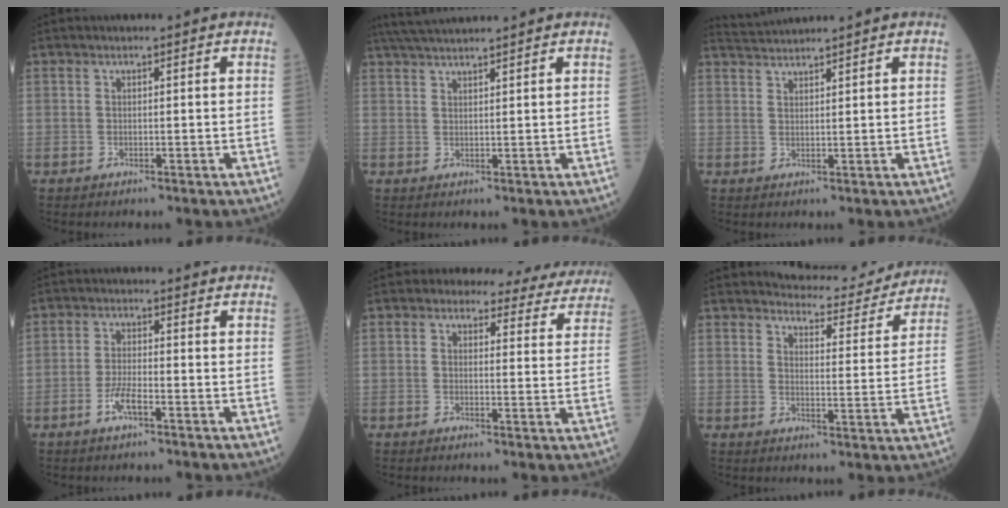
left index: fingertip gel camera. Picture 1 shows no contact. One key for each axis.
{"total": 7.2, "fx": 6.6, "fy": -0.5, "fz": 2.9, "tx": -0.053, "ty": 0.033, "tz": 0.112}
{"total": 3.9, "fx": 3.7, "fy": -1.1, "fz": 0.4, "tx": -0.012, "ty": 0.020, "tz": 0.073}
{"total": 3.3, "fx": -1.8, "fy": 0.6, "fz": 2.7, "tx": -0.061, "ty": -0.002, "tz": -0.037}
{"total": 11.3, "fx": 10.4, "fy": 4.1, "fz": 1.4, "tx": 0.020, "ty": -0.005, "tz": 0.088}
{"total": 10.3, "fx": 10.1, "fy": 1.7, "fz": 0.9, "tx": -0.008, "ty": -0.018, "tz": 0.121}